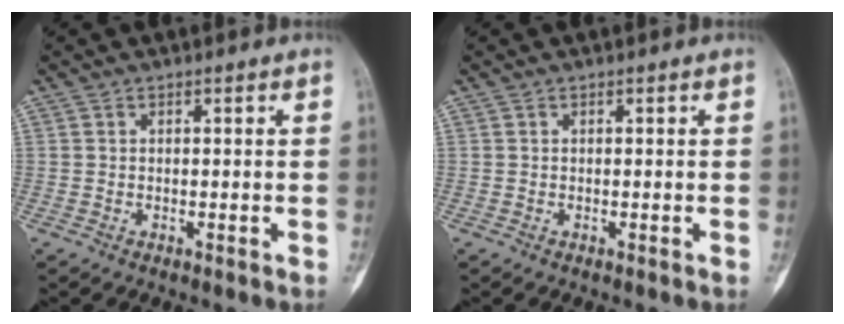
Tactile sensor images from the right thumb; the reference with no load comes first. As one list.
[{"total": 0.0}]